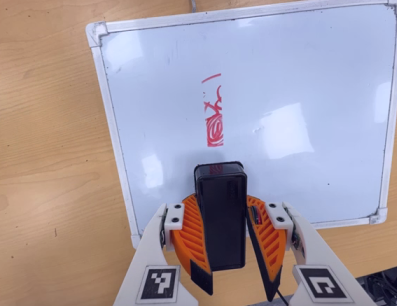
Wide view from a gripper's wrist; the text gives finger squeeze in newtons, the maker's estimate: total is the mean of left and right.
{"total": 11.3, "left": 10.8, "right": 11.7}